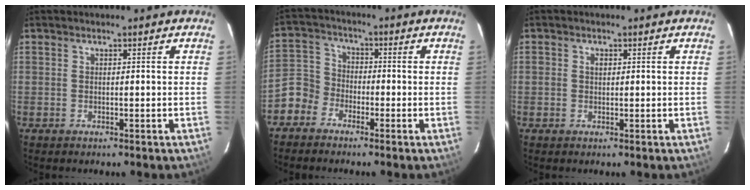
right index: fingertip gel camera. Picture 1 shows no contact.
{"total": 6.1, "force": [-3.7, 4.7, 0.9], "torque": [-0.021, 0.023, -0.088]}
{"total": 1.1, "force": [0.2, 0.9, 0.6], "torque": [-0.009, 0.004, 0.002]}